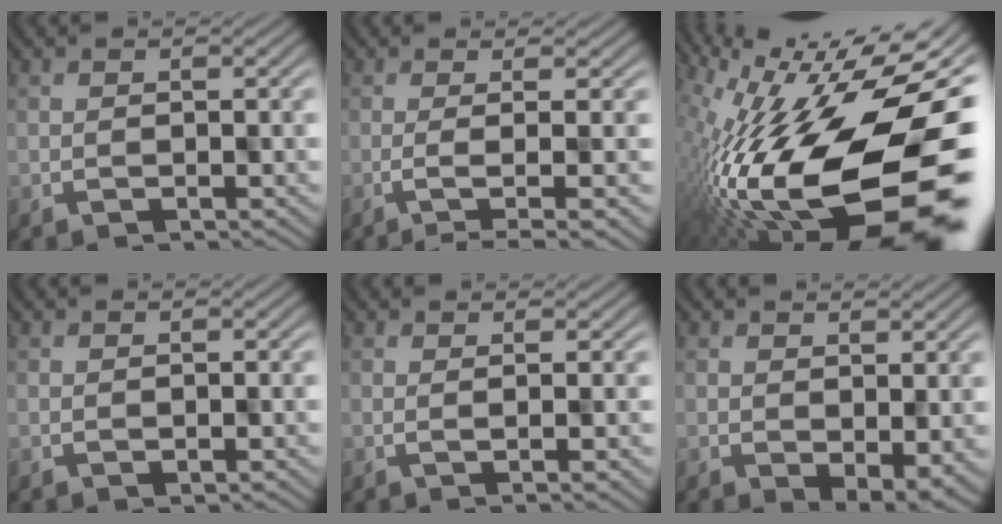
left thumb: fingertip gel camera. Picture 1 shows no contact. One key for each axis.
{"total": 4.5, "fx": -0.9, "fy": 1.1, "fz": 4.2, "tx": -0.060, "ty": -0.001, "tz": -0.019}
{"total": 20.0, "fx": -2.6, "fy": 7.9, "fz": 18.2, "tx": -0.325, "ty": -0.005, "tz": -0.054}
{"total": 0.6, "fx": 0.0, "fy": 0.3, "fz": 0.5, "tx": -0.008, "ty": -0.001, "tz": 0.003}
{"total": 1.9, "fx": 0.6, "fy": 0.2, "fz": 1.8, "tx": -0.017, "ty": 0.009, "tz": 0.003}
{"total": 5.2, "fx": -1.6, "fy": 2.4, "fz": 4.4, "tx": -0.062, "ty": -0.013, "tz": 0.004}